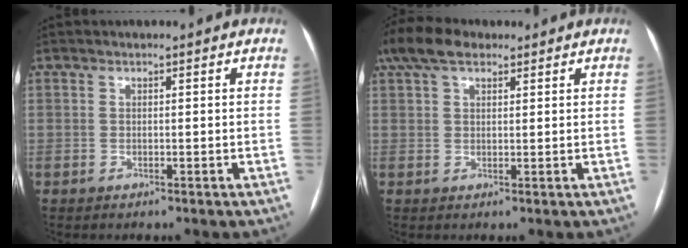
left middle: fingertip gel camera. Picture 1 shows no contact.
{"total": 7.2, "force": [4.9, 3.2, 4.2], "torque": [-0.095, 0.039, 0.094]}